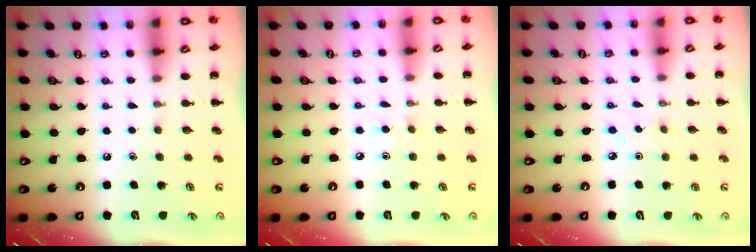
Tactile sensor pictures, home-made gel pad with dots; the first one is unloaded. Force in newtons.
{"total": 2.5, "press": 2.3, "slide": 0.9}
{"total": 1.5, "press": 1.4, "slide": 0.6}